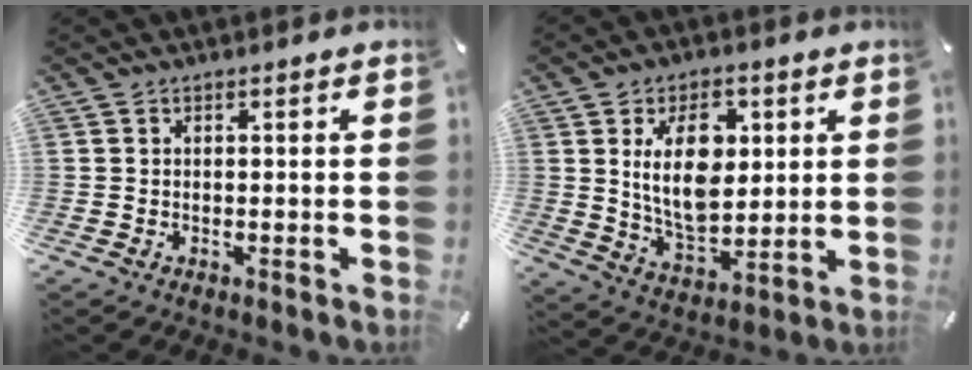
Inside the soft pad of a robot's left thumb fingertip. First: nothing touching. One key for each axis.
{"total": 14.8, "fx": 3.7, "fy": 9.6, "fz": 10.6, "tx": -0.205, "ty": -0.003, "tz": 0.059}